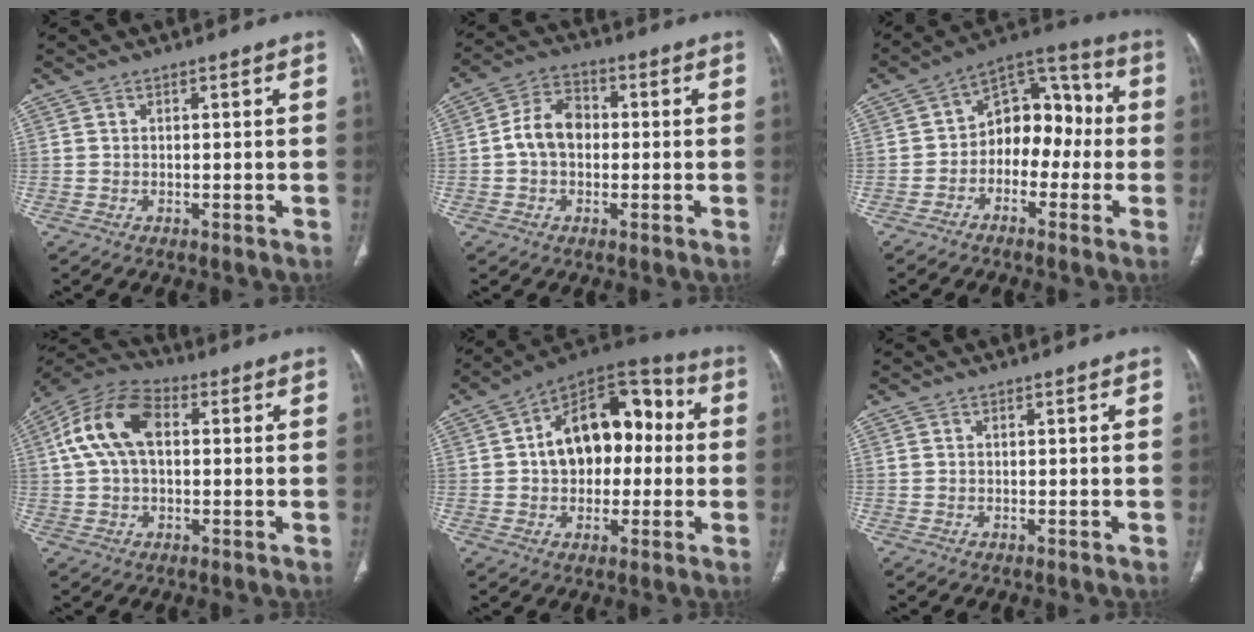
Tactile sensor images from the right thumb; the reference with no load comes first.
{"total": 8.0, "force": [-0.2, 5.8, 5.5], "torque": [-0.086, 0.023, -0.014]}
{"total": 12.4, "force": [-1.6, 8.5, 8.8], "torque": [-0.078, 0.050, -0.044]}
{"total": 12.9, "force": [2.2, 7.8, 10.0], "torque": [-0.199, 0.032, 0.034]}
{"total": 18.6, "force": [1.5, 12.0, 14.2], "torque": [-0.169, 0.046, 0.017]}
{"total": 0.0}